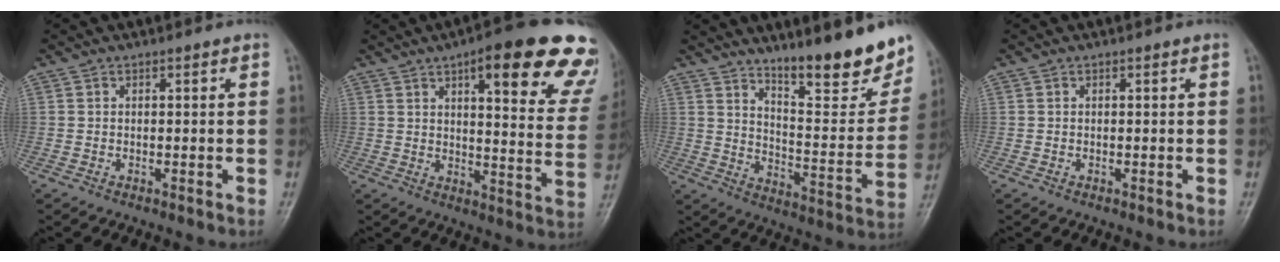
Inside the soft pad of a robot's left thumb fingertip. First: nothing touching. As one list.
[{"total": 24.4, "force": [14.4, 6.9, 18.5], "torque": [-0.199, -0.041, 0.171]}, {"total": 19.1, "force": [14.1, 4.3, 12.0], "torque": [-0.133, -0.106, 0.214]}, {"total": 0.0}]